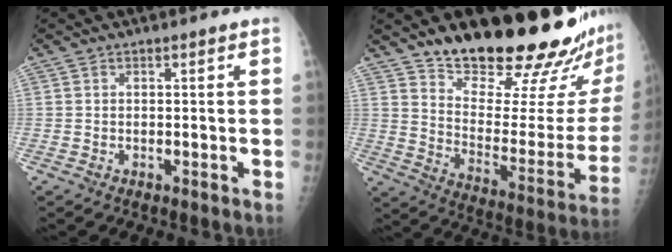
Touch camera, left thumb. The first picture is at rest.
{"total": 27.6, "force": [21.6, 7.1, 15.7], "torque": [-0.200, -0.134, 0.308]}